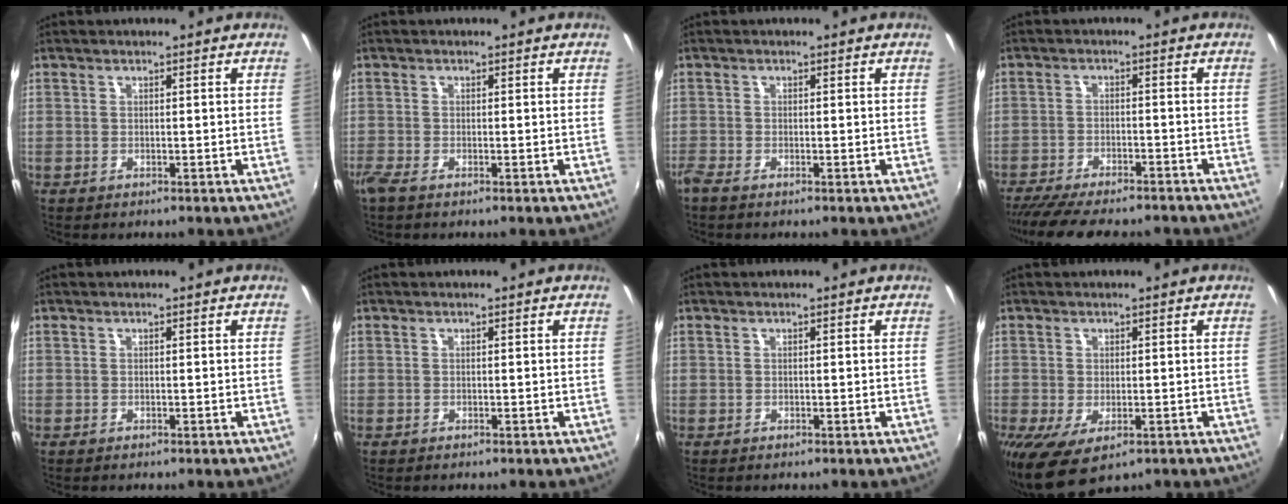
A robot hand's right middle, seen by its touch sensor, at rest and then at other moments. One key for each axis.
{"total": 1.6, "fx": -1.1, "fy": 0.0, "fz": 1.2, "tx": -0.027, "ty": -0.007, "tz": -0.026}
{"total": 1.3, "fx": -1.0, "fy": -0.1, "fz": 0.8, "tx": -0.020, "ty": -0.006, "tz": -0.024}
{"total": 13.6, "fx": -11.7, "fy": 3.0, "fz": 6.2, "tx": -0.131, "ty": -0.036, "tz": -0.178}
{"total": 0.0}
{"total": 0.0}
{"total": 0.0}
{"total": 6.9, "fx": -2.7, "fy": 3.6, "fz": 5.2, "tx": -0.097, "ty": -0.034, "tz": -0.037}